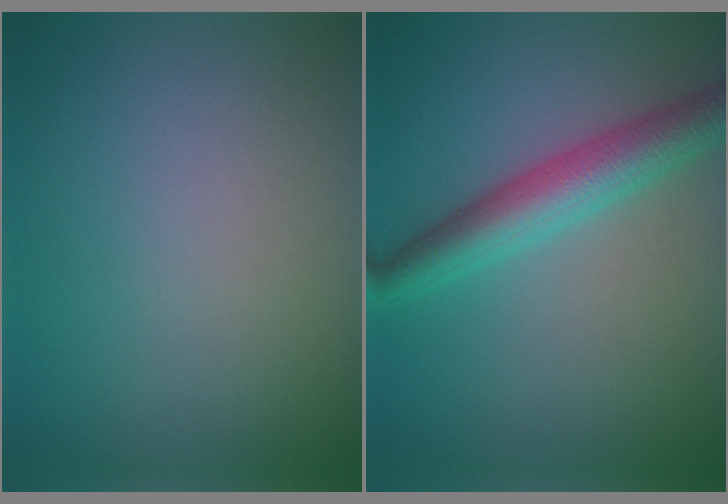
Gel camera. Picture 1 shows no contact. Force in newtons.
{"total": 5.0, "press": 5.0, "slide": 0.0}